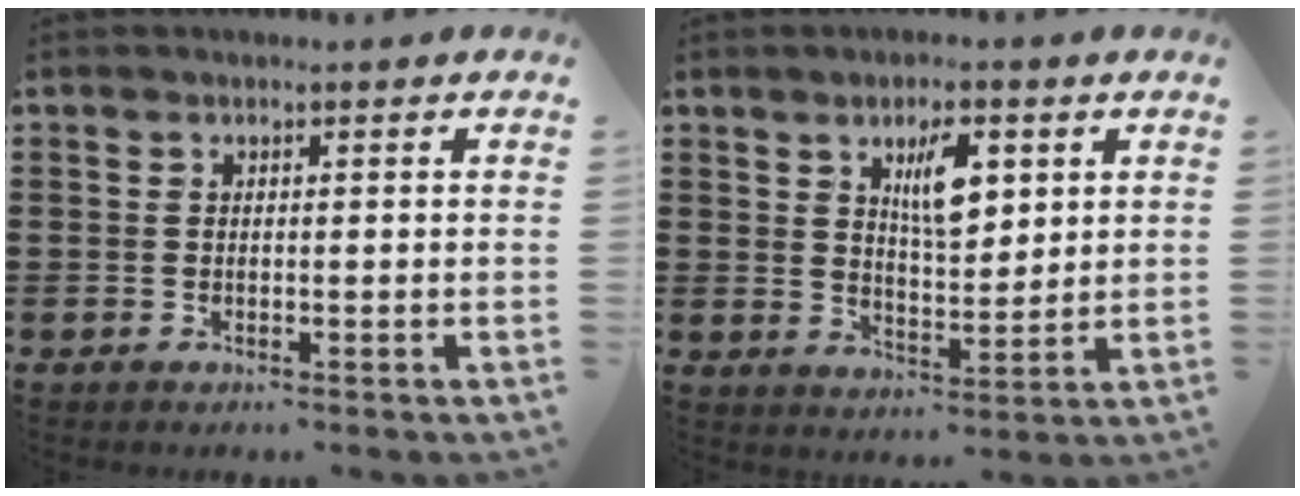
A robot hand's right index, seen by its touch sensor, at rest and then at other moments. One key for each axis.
{"total": 6.8, "fx": 2.9, "fy": 2.8, "fz": 5.4, "tx": -0.091, "ty": 0.000, "tz": 0.043}